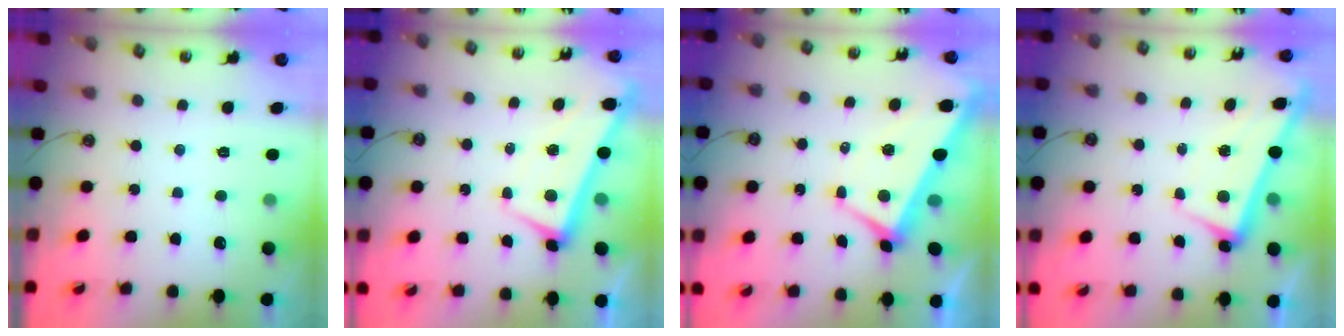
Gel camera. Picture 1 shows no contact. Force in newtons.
{"total": 1.6, "press": 0.6, "slide": 1.5}
{"total": 1.4, "press": 0.9, "slide": 1.0}
{"total": 2.3, "press": 2.2, "slide": 0.7}